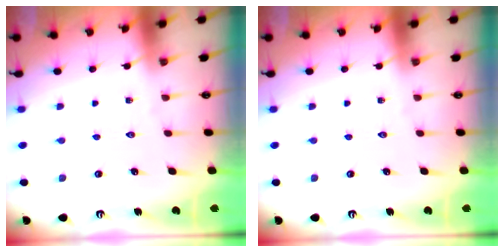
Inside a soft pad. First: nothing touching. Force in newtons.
{"total": 0.0}